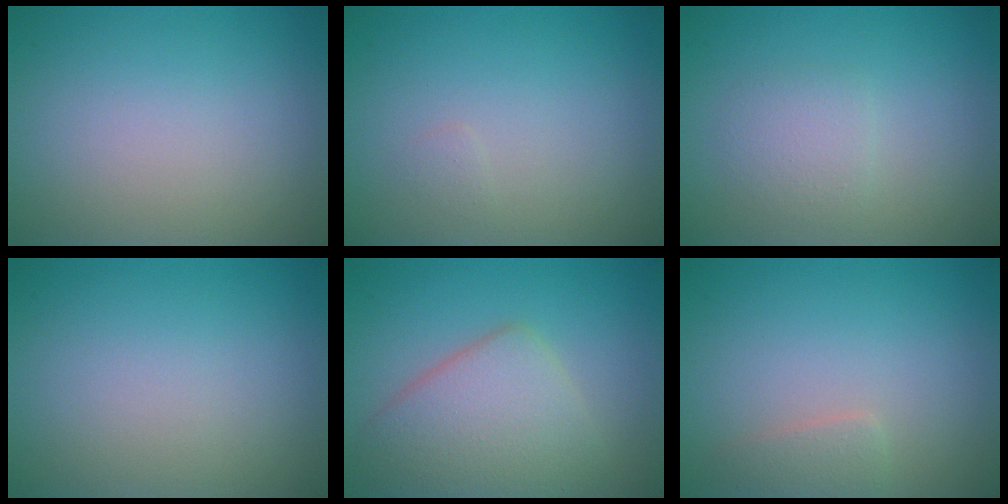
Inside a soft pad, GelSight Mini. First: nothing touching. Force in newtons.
{"total": 0.5, "press": 0.5, "slide": 0.0}
{"total": 1.9, "press": 1.9, "slide": 0.0}
{"total": 0.0}
{"total": 5.9, "press": 5.9, "slide": 0.3}
{"total": 1.3, "press": 1.3, "slide": 0.1}